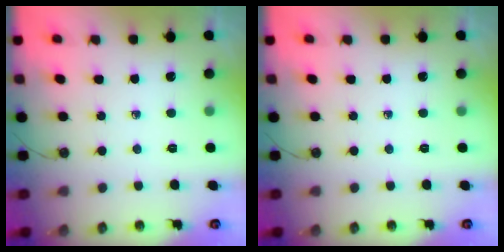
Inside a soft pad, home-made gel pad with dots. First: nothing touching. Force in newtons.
{"total": 0.0}